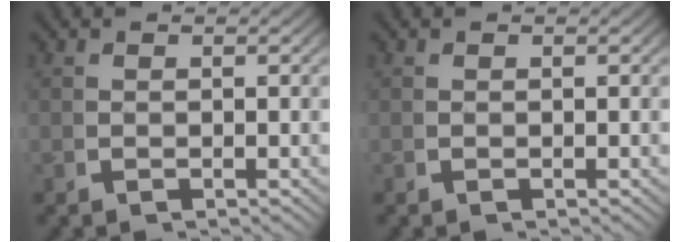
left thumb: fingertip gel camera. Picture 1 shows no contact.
{"total": 0.0}